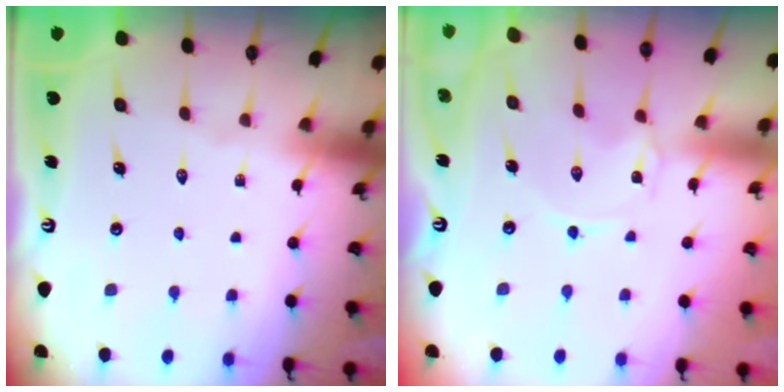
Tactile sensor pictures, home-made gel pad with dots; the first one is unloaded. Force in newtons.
{"total": 0.0}